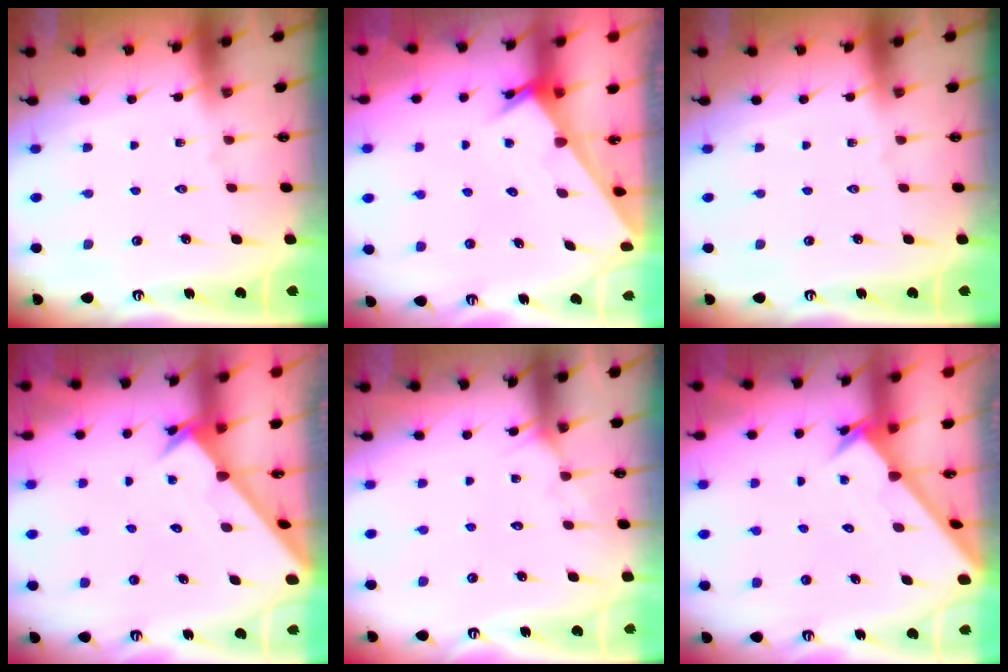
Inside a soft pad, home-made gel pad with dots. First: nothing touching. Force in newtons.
{"total": 2.4, "press": 2.4, "slide": 0.1}
{"total": 0.0}
{"total": 2.5, "press": 2.5, "slide": 0.2}
{"total": 3.4, "press": 3.4, "slide": 0.4}
{"total": 2.5, "press": 2.5, "slide": 0.2}